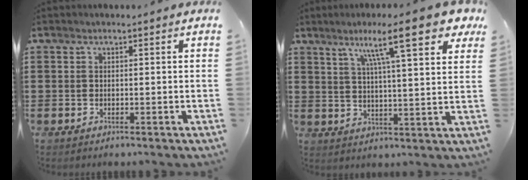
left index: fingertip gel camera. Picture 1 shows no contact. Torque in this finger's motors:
{"motor_torque": [2.14, 0.00, 0.69, 0.21]}